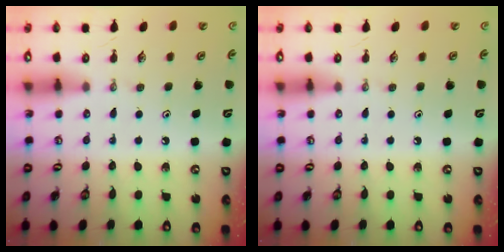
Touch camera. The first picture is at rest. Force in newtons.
{"total": 0.0}